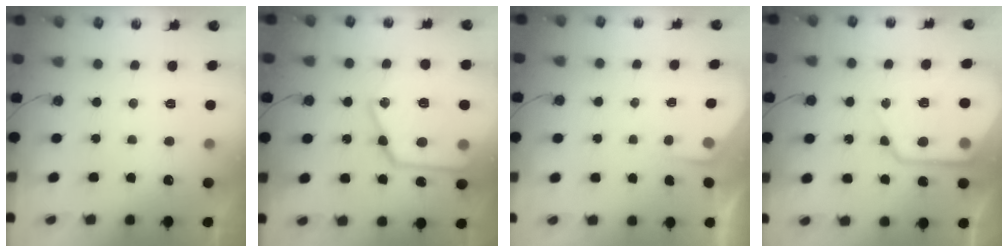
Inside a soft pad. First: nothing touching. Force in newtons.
{"total": 24.8, "press": 24.7, "slide": 2.6}
{"total": 1.6, "press": 1.6, "slide": 0.3}
{"total": 16.8, "press": 16.7, "slide": 1.9}